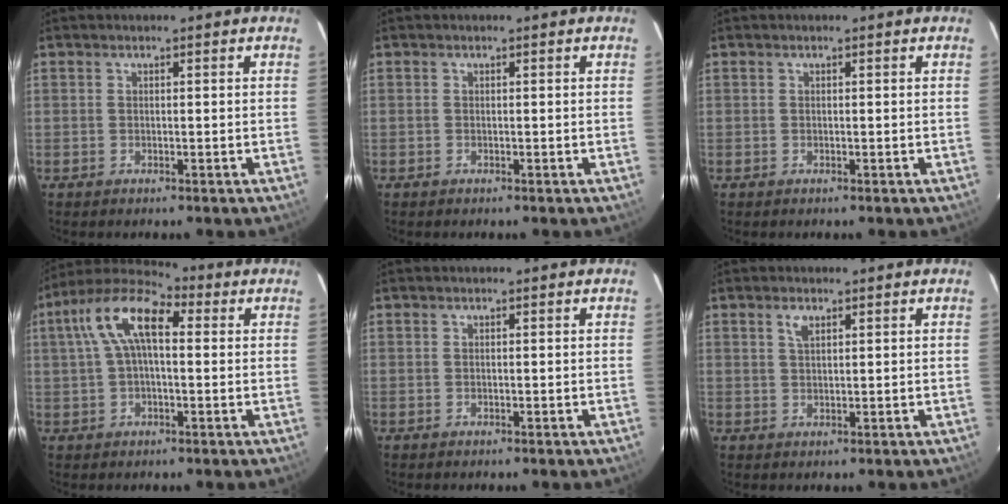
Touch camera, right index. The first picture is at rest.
{"total": 0.0}
{"total": 0.0}
{"total": 11.7, "force": [2.4, 5.4, 10.1], "torque": [-0.195, 0.035, 0.032]}
{"total": 0.0}
{"total": 2.0, "force": [1.2, 1.0, 1.4], "torque": [-0.026, 0.004, 0.021]}